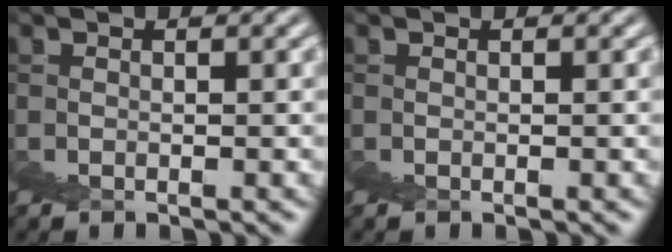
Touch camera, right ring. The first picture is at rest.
{"total": 0.0}